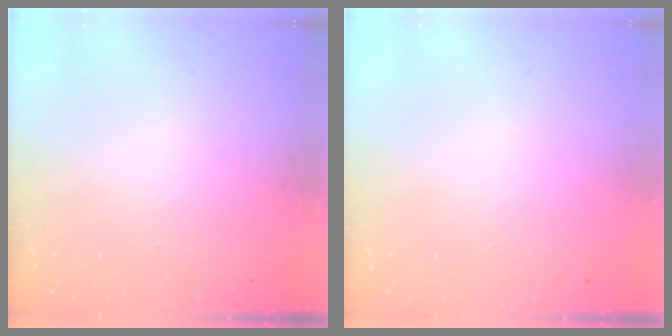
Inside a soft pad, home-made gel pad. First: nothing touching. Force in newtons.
{"total": 0.0}